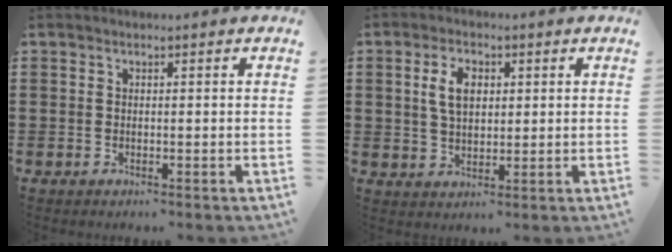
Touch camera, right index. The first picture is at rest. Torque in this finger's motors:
{"motor_torque": [1.16, 0.60, 0.63, 0.15]}